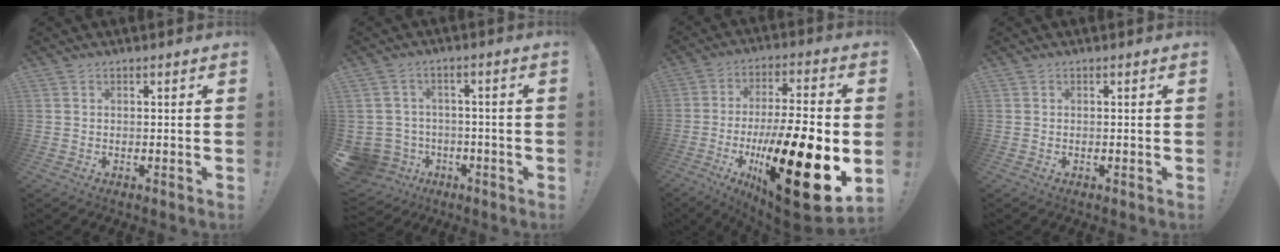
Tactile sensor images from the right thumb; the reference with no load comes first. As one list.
[{"total": 7.2, "force": [-2.0, 6.7, 1.8], "torque": [-0.066, 0.012, -0.028]}, {"total": 26.6, "force": [-6.9, 7.6, 24.5], "torque": [-0.400, 0.029, -0.103]}, {"total": 0.0}]